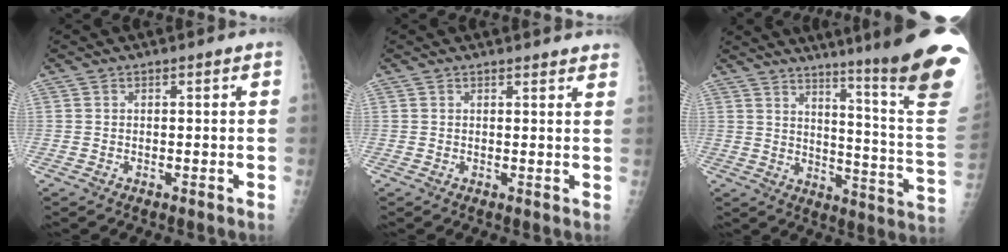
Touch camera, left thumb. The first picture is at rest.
{"total": 4.6, "force": [4.3, 1.1, 1.0], "torque": [0.010, -0.017, 0.035]}
{"total": 25.2, "force": [18.1, 0.2, 17.6], "torque": [-0.207, -0.142, 0.239]}